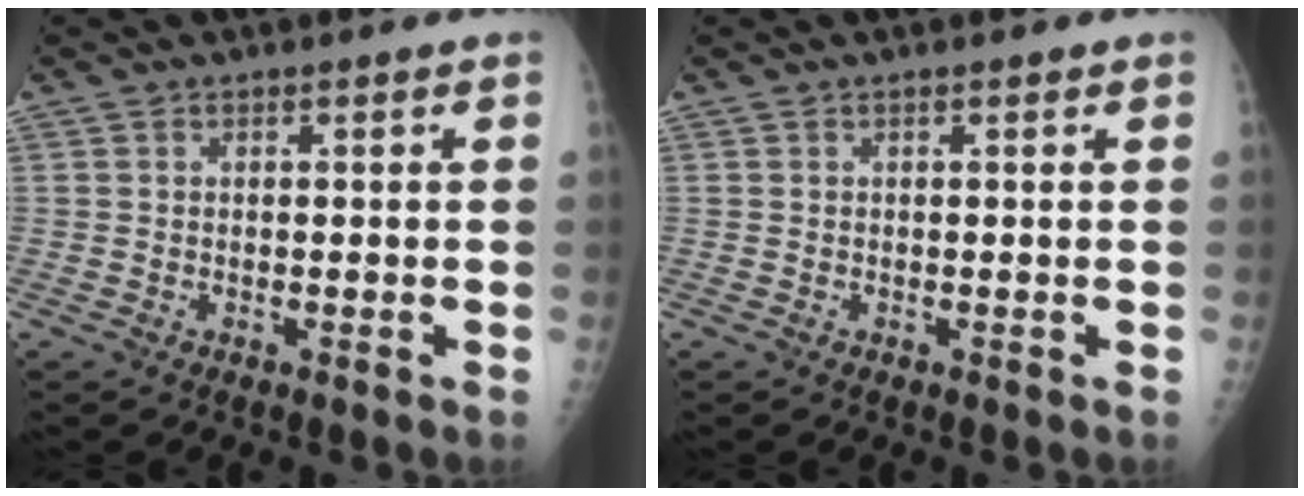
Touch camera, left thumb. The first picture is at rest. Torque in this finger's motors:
{"motor_torque": [-0.16, 0.16, -0.01, 0.01, 0.00]}